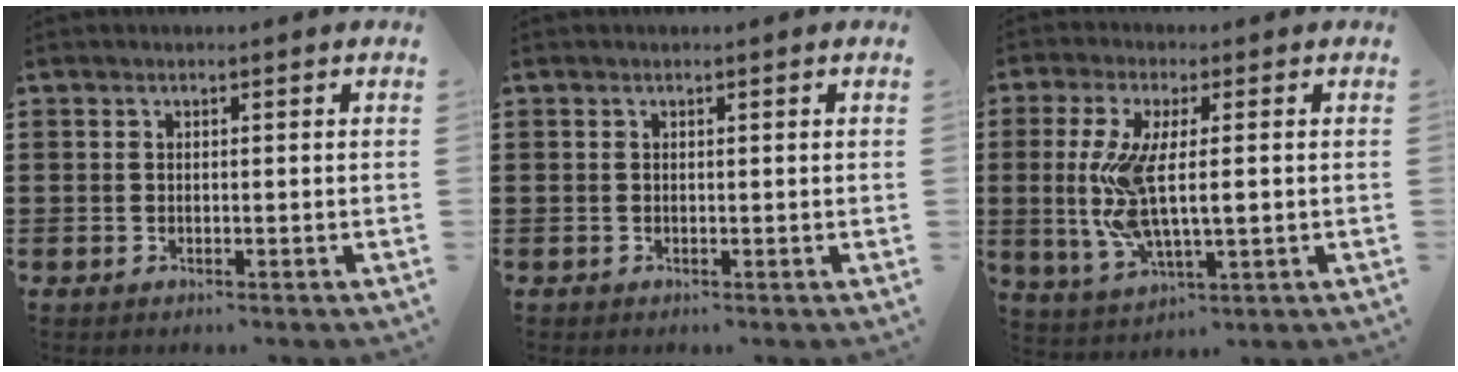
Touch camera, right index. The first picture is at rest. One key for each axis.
{"total": 0.0}
{"total": 9.4, "fx": 0.2, "fy": 2.6, "fz": 9.0, "tx": -0.205, "ty": -0.019, "tz": -0.004}